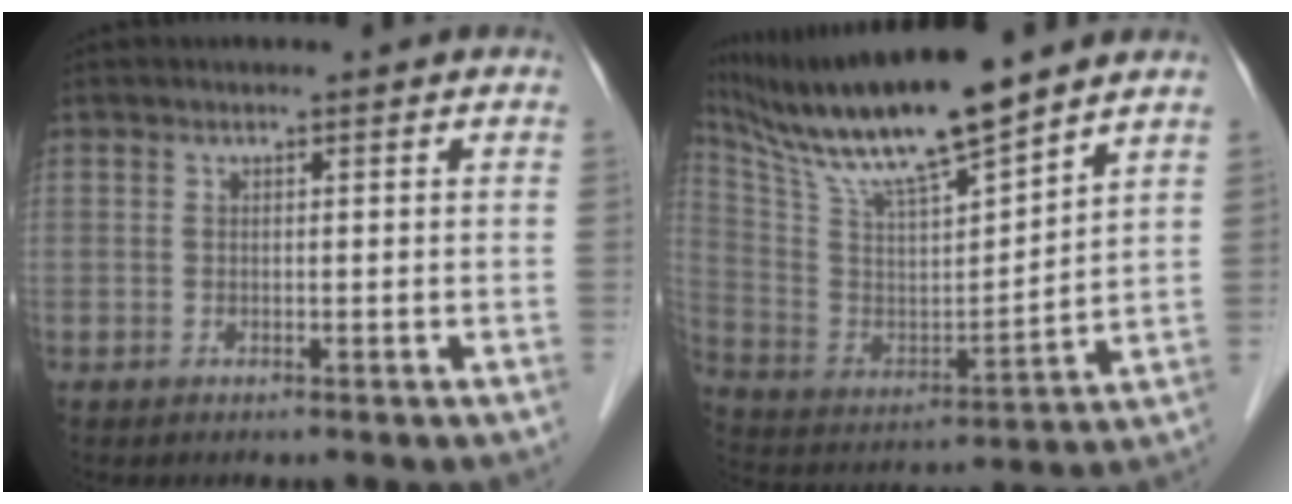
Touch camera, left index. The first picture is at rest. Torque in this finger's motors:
{"motor_torque": [0.36, -0.53, 0.44, 0.10]}